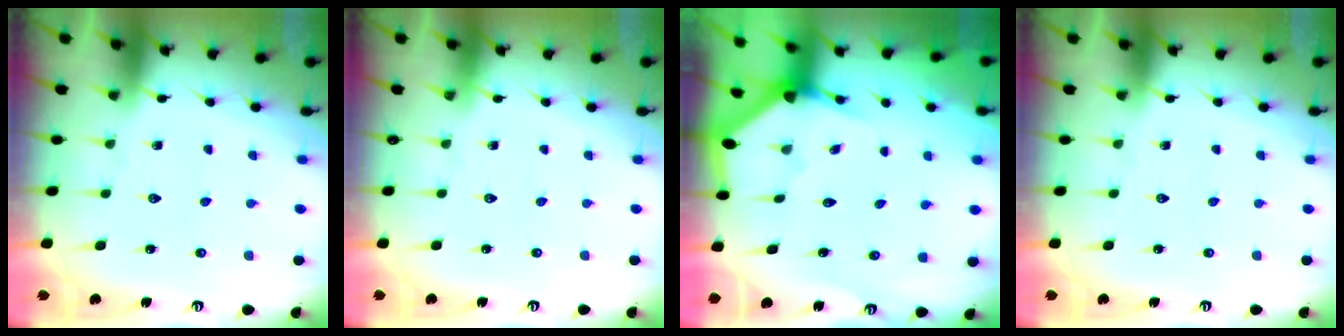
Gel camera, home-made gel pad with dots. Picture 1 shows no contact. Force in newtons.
{"total": 0.0}
{"total": 2.9, "press": 2.9, "slide": 0.2}
{"total": 0.0}